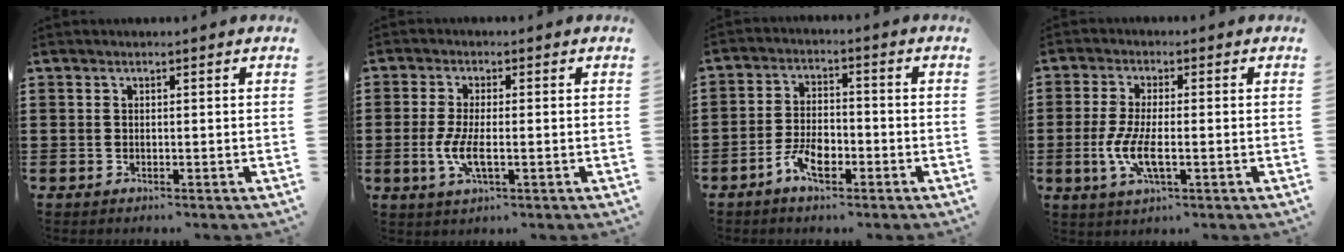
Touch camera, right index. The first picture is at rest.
{"total": 4.8, "force": [-1.1, 1.4, 4.5], "torque": [-0.104, -0.006, -0.028]}
{"total": 5.4, "force": [-3.1, 2.5, 3.7], "torque": [-0.083, 0.005, -0.062]}
{"total": 5.9, "force": [-1.6, 1.8, 5.5], "torque": [-0.120, -0.008, -0.034]}